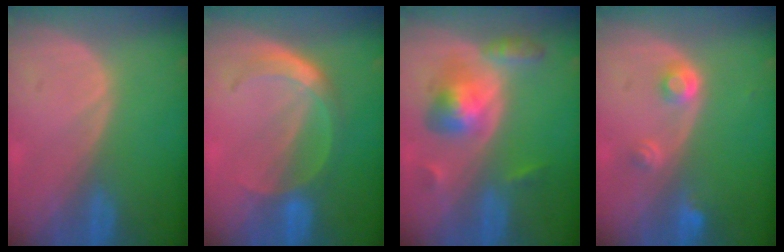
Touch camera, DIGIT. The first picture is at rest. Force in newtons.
{"total": 6.0, "press": 5.2, "slide": 3.0}
{"total": 6.1, "press": 6.1, "slide": 0.3}
{"total": 2.9, "press": 2.7, "slide": 1.0}